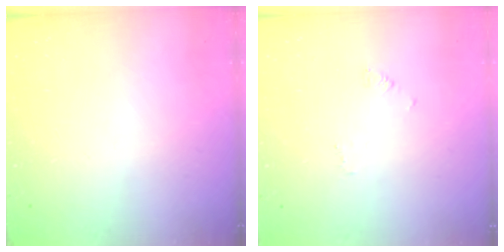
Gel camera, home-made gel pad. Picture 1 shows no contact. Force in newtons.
{"total": 2.7, "press": 2.7, "slide": 0.2}